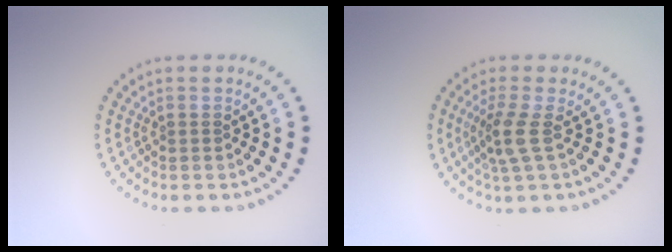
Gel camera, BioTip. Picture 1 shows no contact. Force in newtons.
{"total": 2.5, "press": 2.0, "slide": 1.5}